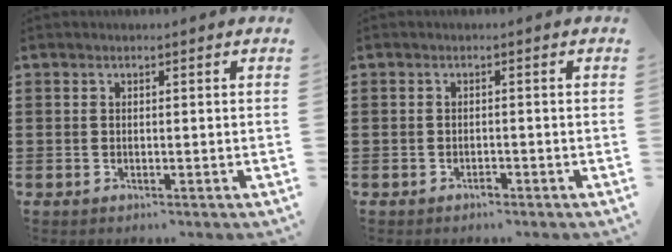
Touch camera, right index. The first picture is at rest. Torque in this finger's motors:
{"motor_torque": [0.13, 0.20, 0.02, 0.03]}